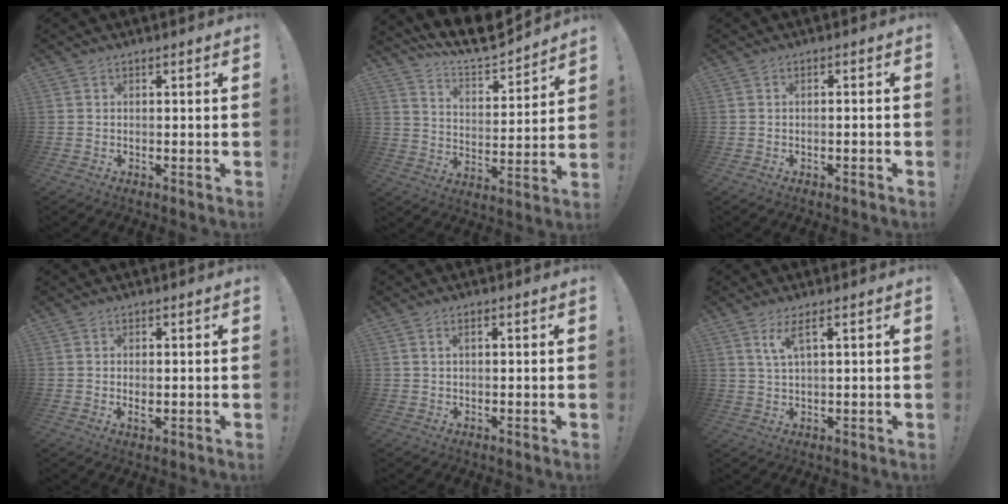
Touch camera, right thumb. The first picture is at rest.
{"total": 11.1, "force": [10.3, 2.1, 3.5], "torque": [-0.074, -0.096, 0.181]}
{"total": 1.3, "force": [-1.1, -0.2, 0.7], "torque": [-0.008, 0.000, -0.019]}
{"total": 1.8, "force": [-0.1, 0.8, 1.6], "torque": [-0.023, 0.000, -0.002]}
{"total": 1.5, "force": [0.4, 0.6, 1.3], "torque": [-0.021, 0.001, 0.005]}
{"total": 4.6, "force": [2.3, 0.7, 3.9], "torque": [-0.073, -0.003, 0.038]}